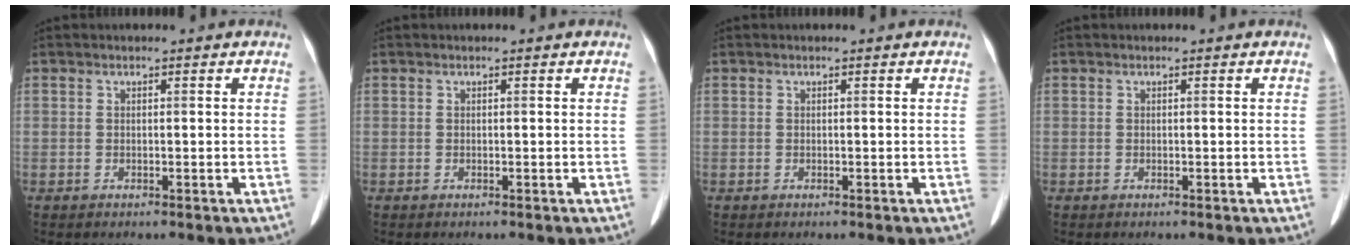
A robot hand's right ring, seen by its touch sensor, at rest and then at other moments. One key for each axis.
{"total": 0.0}
{"total": 0.0}
{"total": 0.0}